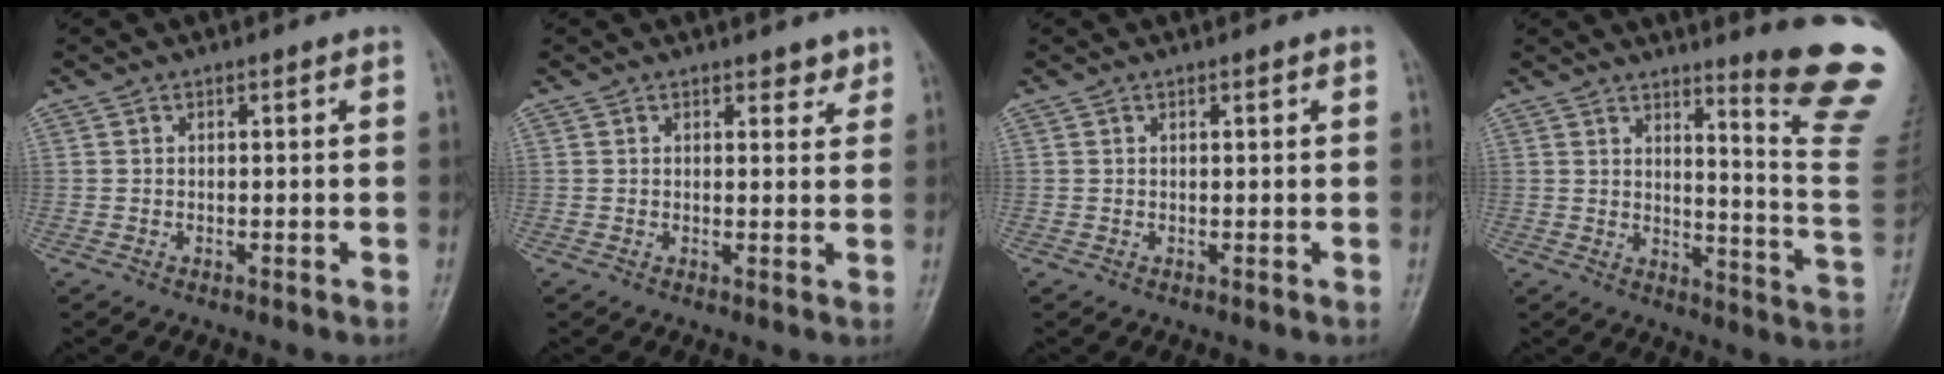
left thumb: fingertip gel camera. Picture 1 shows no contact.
{"total": 2.6, "force": [2.0, 1.3, 1.2], "torque": [0.002, -0.012, 0.024]}
{"total": 0.7, "force": [0.4, 0.1, 0.6], "torque": [-0.009, 0.001, 0.005]}
{"total": 17.1, "force": [11.7, 0.8, 12.5], "torque": [-0.135, -0.118, 0.147]}